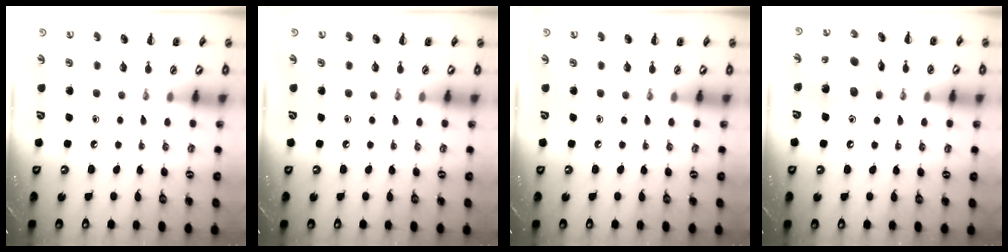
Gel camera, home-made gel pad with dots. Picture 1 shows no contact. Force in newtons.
{"total": 0.0}
{"total": 0.0}
{"total": 13.4, "press": 13.3, "slide": 1.8}